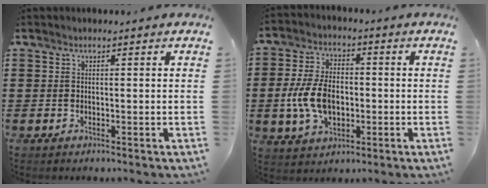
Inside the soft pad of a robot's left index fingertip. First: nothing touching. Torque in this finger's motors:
{"motor_torque": [1.95, 0.19, 0.90, 0.21]}